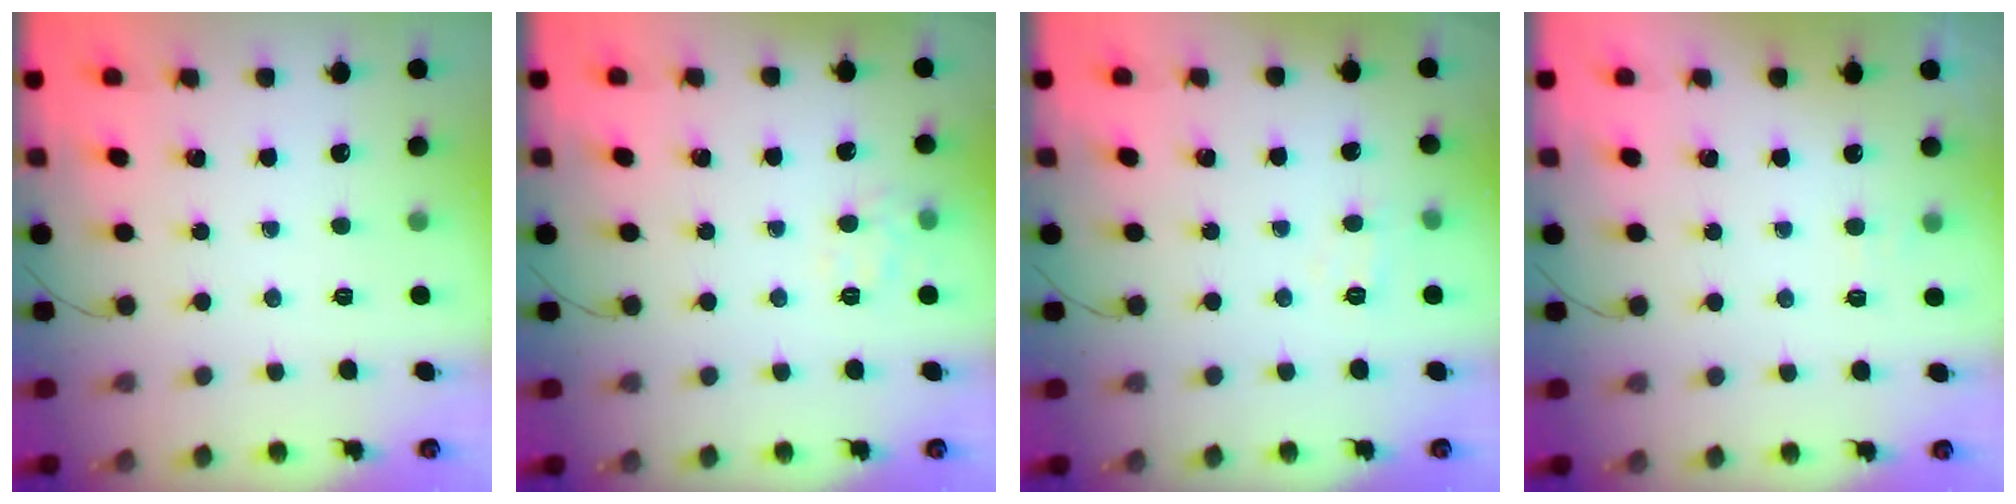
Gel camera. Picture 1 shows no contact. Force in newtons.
{"total": 4.7, "press": 4.5, "slide": 1.3}
{"total": 3.9, "press": 3.7, "slide": 1.3}
{"total": 4.6, "press": 4.4, "slide": 1.0}